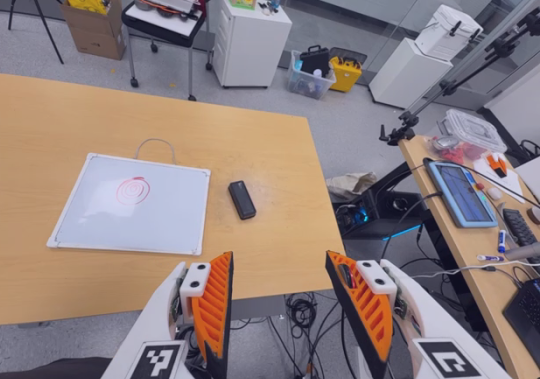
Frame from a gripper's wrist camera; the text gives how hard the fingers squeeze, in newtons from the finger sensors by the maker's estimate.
{"total": 0.0}